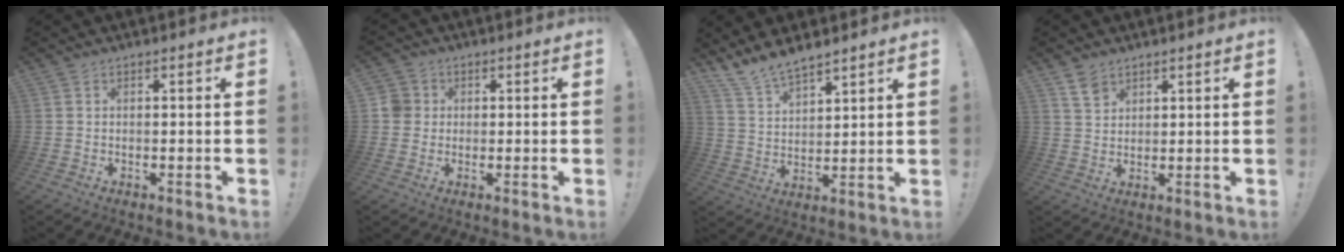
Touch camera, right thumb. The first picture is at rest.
{"total": 4.8, "force": [0.5, 4.6, 1.3], "torque": [-0.030, 0.010, 0.011]}
{"total": 8.5, "force": [7.9, 2.4, 2.0], "torque": [-0.059, -0.054, 0.155]}
{"total": 5.0, "force": [3.5, 3.0, 1.8], "torque": [-0.028, -0.016, 0.068]}